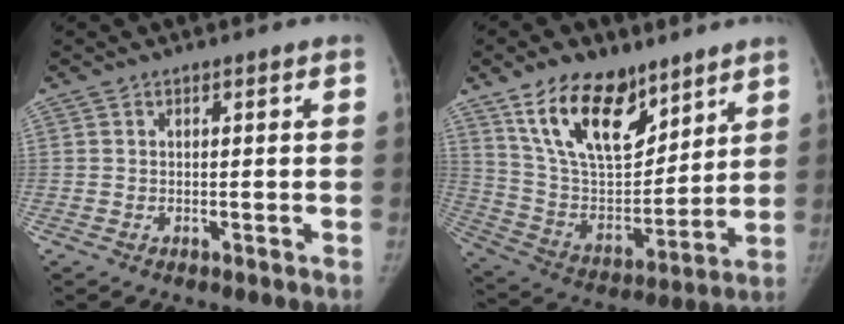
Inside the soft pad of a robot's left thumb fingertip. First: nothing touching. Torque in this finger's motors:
{"motor_torque": [0.40, 0.23, 1.59, -1.18, 0.09]}